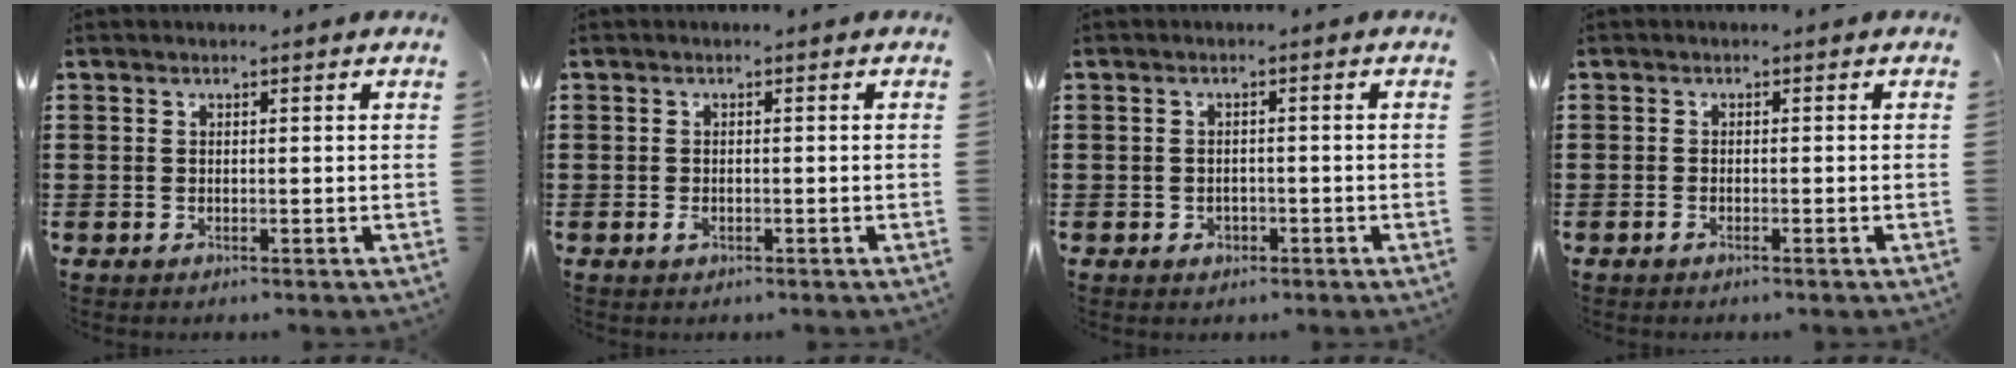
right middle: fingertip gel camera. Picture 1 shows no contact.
{"total": 1.0, "force": [-0.5, 0.5, 0.7], "torque": [-0.023, -0.006, -0.011]}
{"total": 1.1, "force": [-0.5, 0.8, 0.4], "torque": [-0.012, -0.001, -0.012]}
{"total": 0.6, "force": [-0.4, 0.0, 0.4], "torque": [-0.008, -0.002, -0.008]}